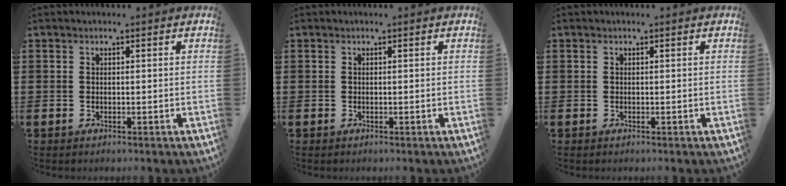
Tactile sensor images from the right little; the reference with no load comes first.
{"total": 0.0}
{"total": 0.0}